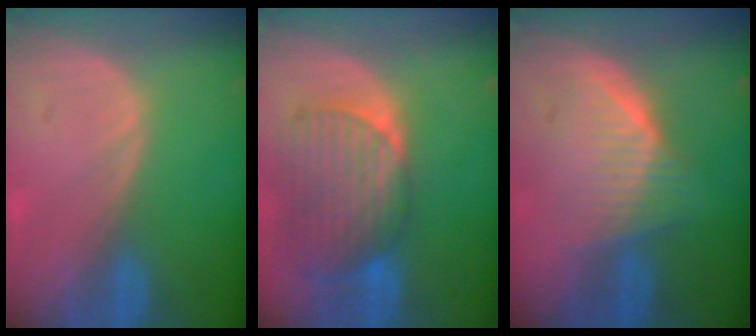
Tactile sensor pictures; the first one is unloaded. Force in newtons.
{"total": 9.5, "press": 8.4, "slide": 4.4}
{"total": 6.1, "press": 6.0, "slide": 1.0}